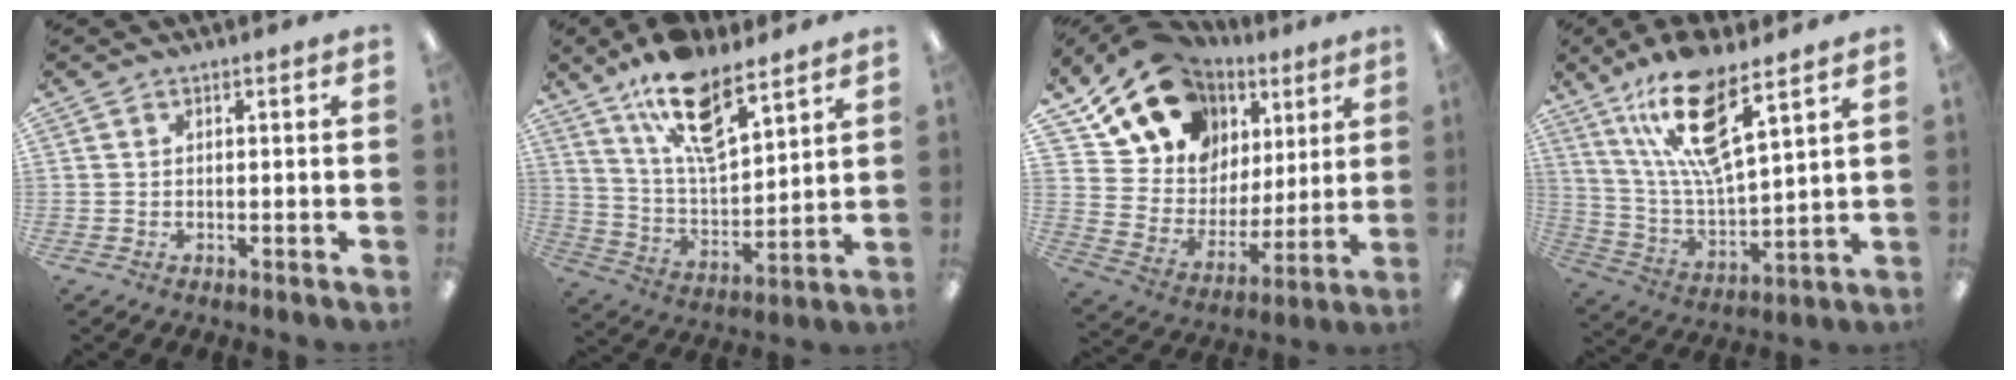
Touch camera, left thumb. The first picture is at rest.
{"total": 16.1, "force": [10.8, 6.3, 10.1], "torque": [-0.180, -0.056, 0.191]}
{"total": 17.0, "force": [11.5, 11.4, 5.2], "torque": [-0.119, -0.079, 0.222]}
{"total": 18.0, "force": [11.5, 5.0, 12.9], "torque": [-0.254, -0.052, 0.194]}